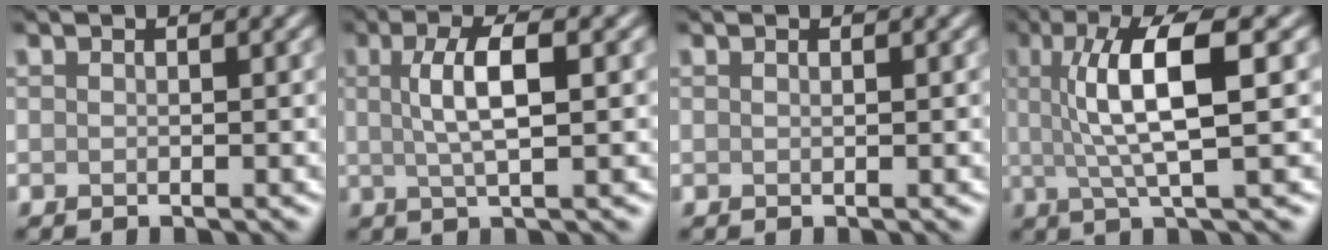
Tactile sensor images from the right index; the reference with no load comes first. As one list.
[{"total": 4.3, "force": [0.7, 1.0, 4.1], "torque": [-0.076, 0.005, 0.013]}, {"total": 0.0}, {"total": 7.4, "force": [1.2, 1.7, 7.1], "torque": [-0.124, 0.007, 0.021]}]